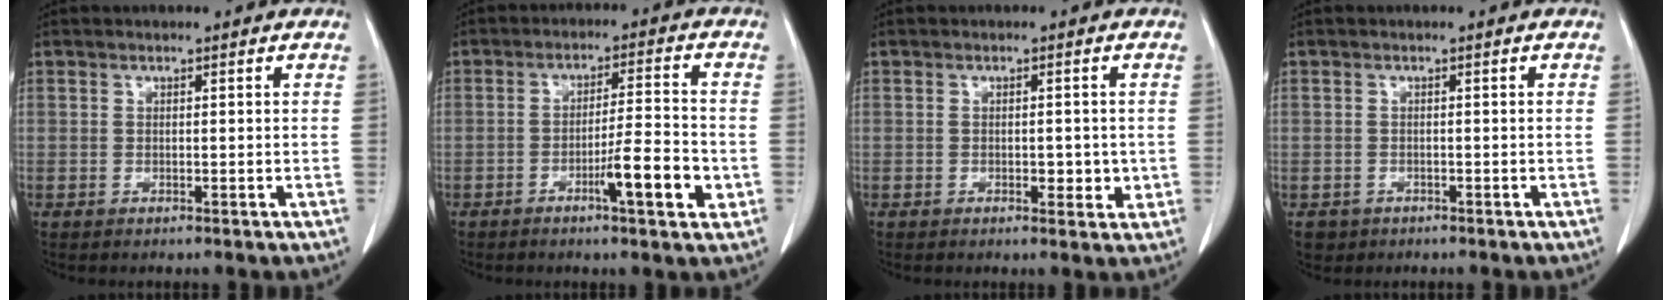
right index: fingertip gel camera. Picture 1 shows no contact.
{"total": 7.9, "force": [-2.9, 0.7, 7.3], "torque": [-0.113, -0.002, -0.046]}
{"total": 2.9, "force": [-0.3, 1.3, 2.5], "torque": [-0.035, -0.001, -0.001]}
{"total": 2.2, "force": [-1.1, 1.9, 0.0], "torque": [-0.006, 0.003, -0.016]}